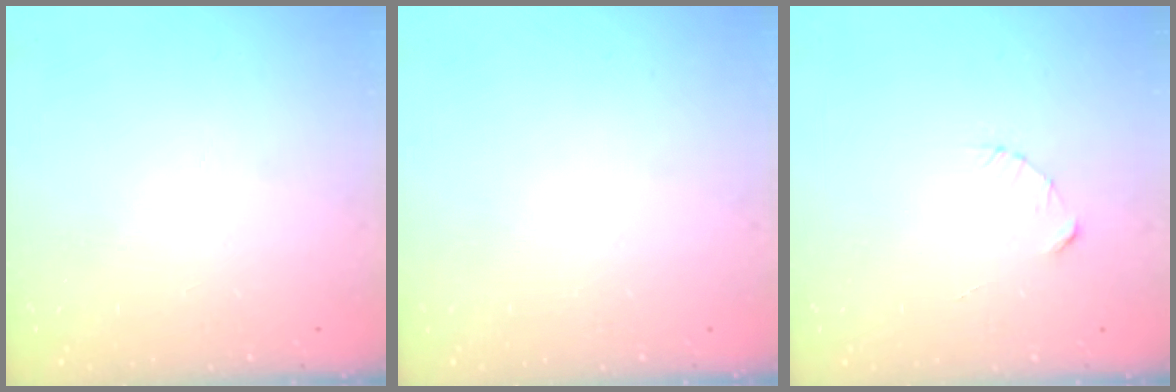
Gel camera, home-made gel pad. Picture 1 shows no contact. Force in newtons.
{"total": 0.0}
{"total": 2.3, "press": 2.3, "slide": 0.3}